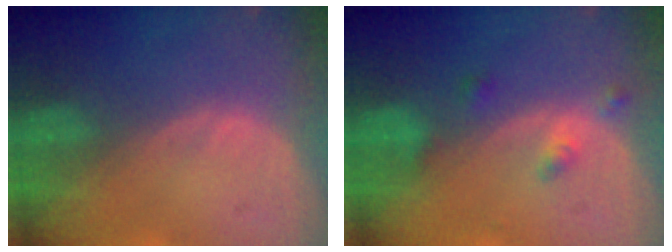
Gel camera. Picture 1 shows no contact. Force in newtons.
{"total": 2.9, "press": 2.9, "slide": 0.2}